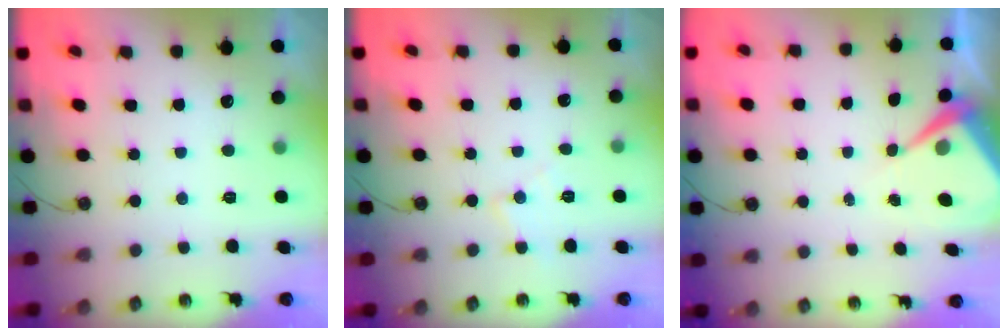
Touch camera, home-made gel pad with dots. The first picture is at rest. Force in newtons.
{"total": 6.5, "press": 6.5, "slide": 0.4}
{"total": 5.2, "press": 5.2, "slide": 0.3}